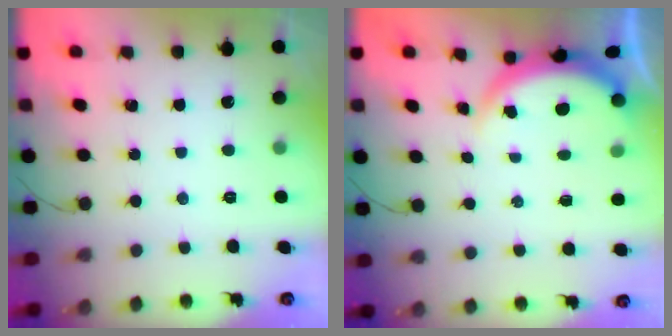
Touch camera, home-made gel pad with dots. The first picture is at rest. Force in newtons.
{"total": 3.7, "press": 3.6, "slide": 0.6}